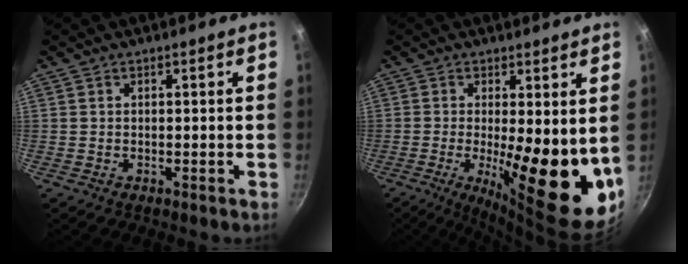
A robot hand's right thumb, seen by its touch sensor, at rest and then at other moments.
{"total": 17.3, "force": [-0.9, 5.3, 16.4], "torque": [-0.214, -0.032, -0.006]}